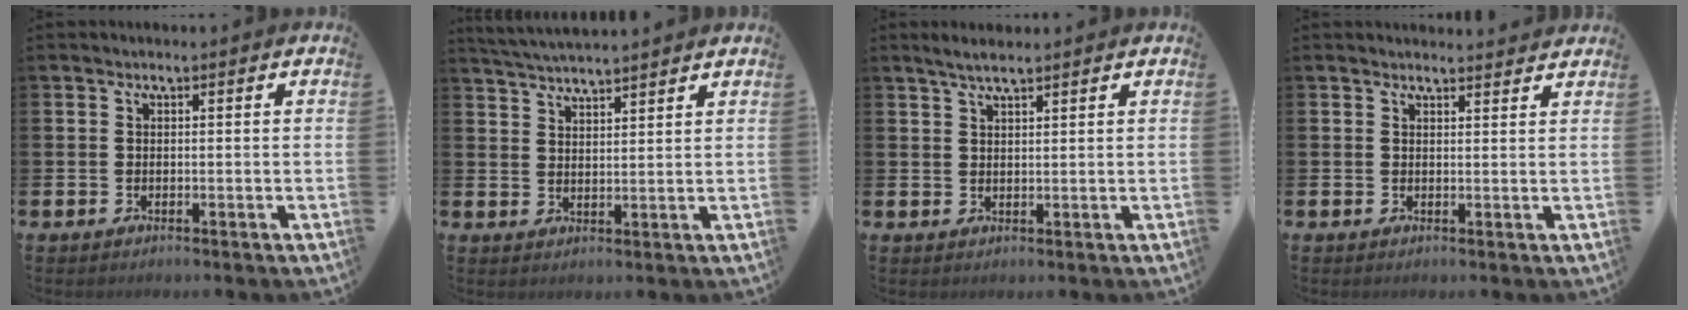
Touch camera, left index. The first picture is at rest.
{"total": 4.0, "force": [4.0, -0.2, 0.3], "torque": [-0.019, -0.018, 0.072]}
{"total": 2.9, "force": [2.4, 0.5, 1.5], "torque": [-0.019, -0.005, 0.041]}
{"total": 1.8, "force": [1.8, 0.1, -0.1], "torque": [0.012, -0.013, 0.030]}